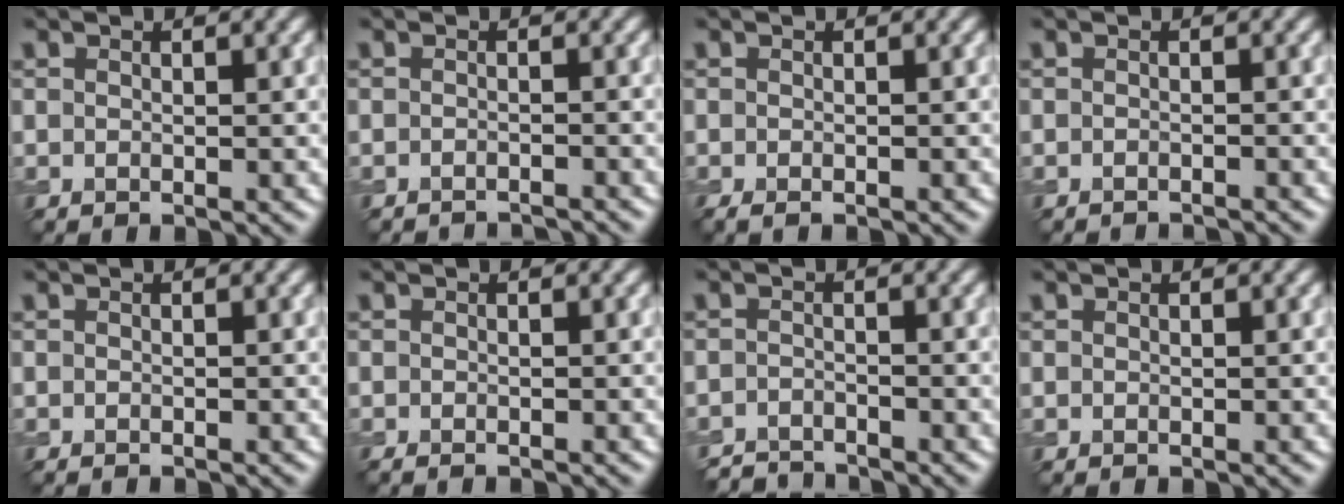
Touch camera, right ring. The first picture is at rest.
{"total": 2.6, "force": [-2.6, 0.1, 0.4], "torque": [0.002, -0.007, -0.034]}
{"total": 1.9, "force": [-1.6, 0.3, 0.9], "torque": [-0.009, -0.005, -0.023]}
{"total": 1.9, "force": [-1.8, 0.1, 0.3], "torque": [0.006, -0.006, -0.025]}
{"total": 0.6, "force": [-0.5, 0.1, 0.2], "torque": [0.000, -0.001, -0.008]}
{"total": 1.1, "force": [-1.0, 0.2, 0.5], "torque": [-0.001, -0.004, -0.012]}
{"total": 2.4, "force": [-2.4, 0.3, 0.2], "torque": [0.000, -0.001, -0.048]}
{"total": 0.0}